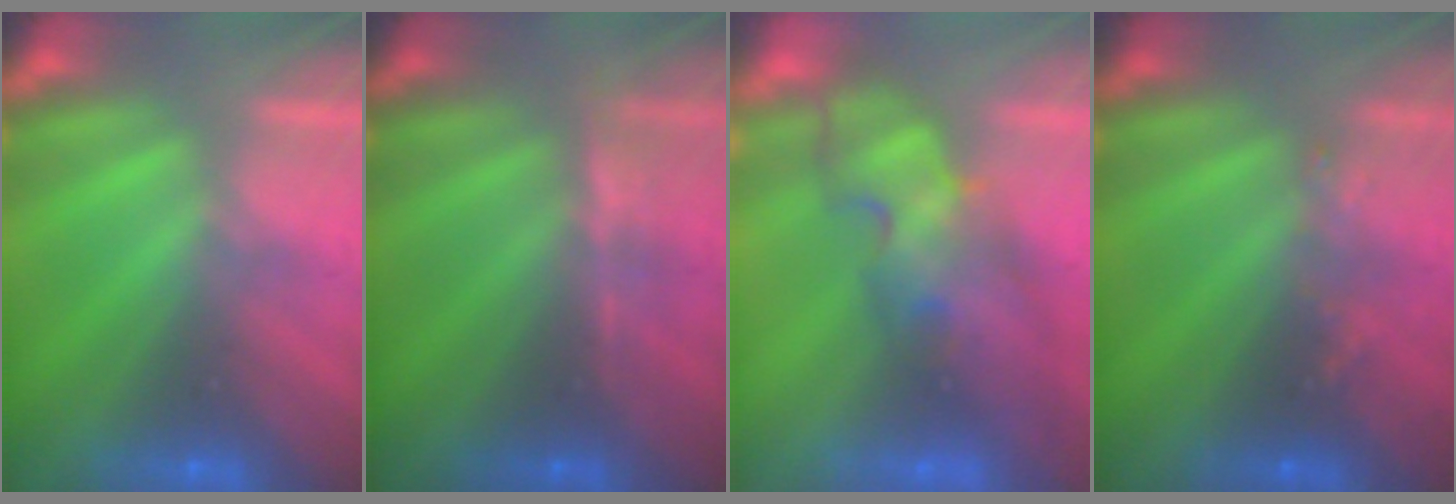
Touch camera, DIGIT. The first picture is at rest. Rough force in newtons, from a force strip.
{"total": 2.8}
{"total": 3.7}
{"total": 2.9}